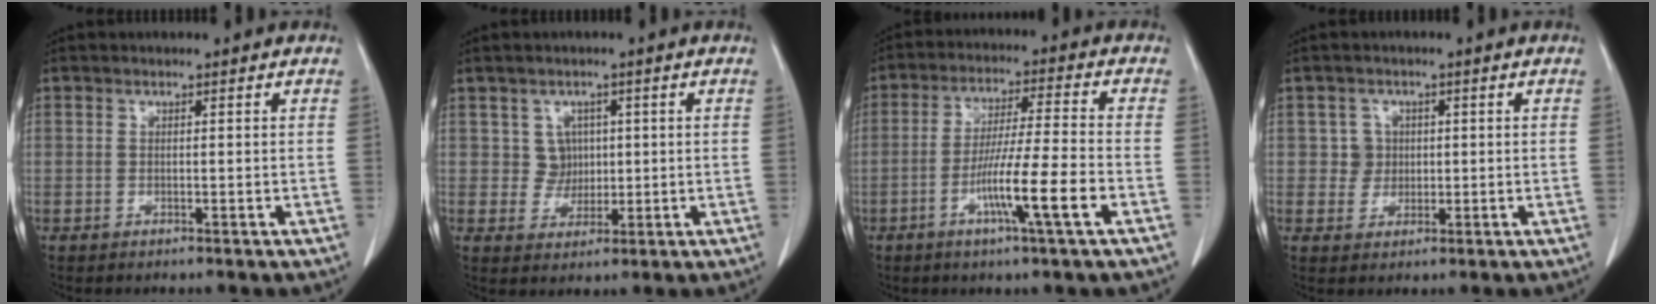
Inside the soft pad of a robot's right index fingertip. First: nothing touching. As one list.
[{"total": 3.5, "force": [0.9, 3.3, 0.5], "torque": [0.001, 0.008, 0.018]}, {"total": 10.5, "force": [-4.1, -0.7, 9.6], "torque": [-0.173, -0.008, -0.074]}, {"total": 3.0, "force": [0.5, 3.0, 0.0], "torque": [0.012, 0.009, 0.010]}]